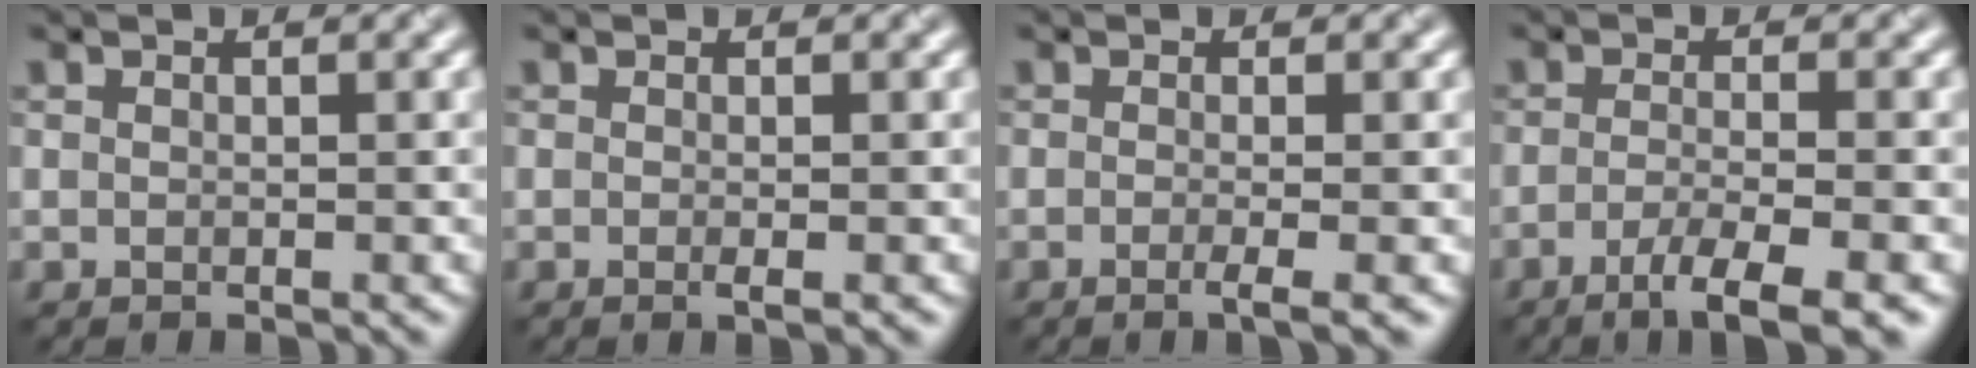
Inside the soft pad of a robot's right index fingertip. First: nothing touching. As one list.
[{"total": 0.9, "force": [-0.2, 0.2, 0.8], "torque": [-0.012, -0.006, -0.004]}, {"total": 2.3, "force": [-0.6, 0.6, 2.1], "torque": [-0.026, -0.006, -0.013]}, {"total": 4.5, "force": [-2.5, 0.9, 3.7], "torque": [-0.061, -0.003, -0.049]}]